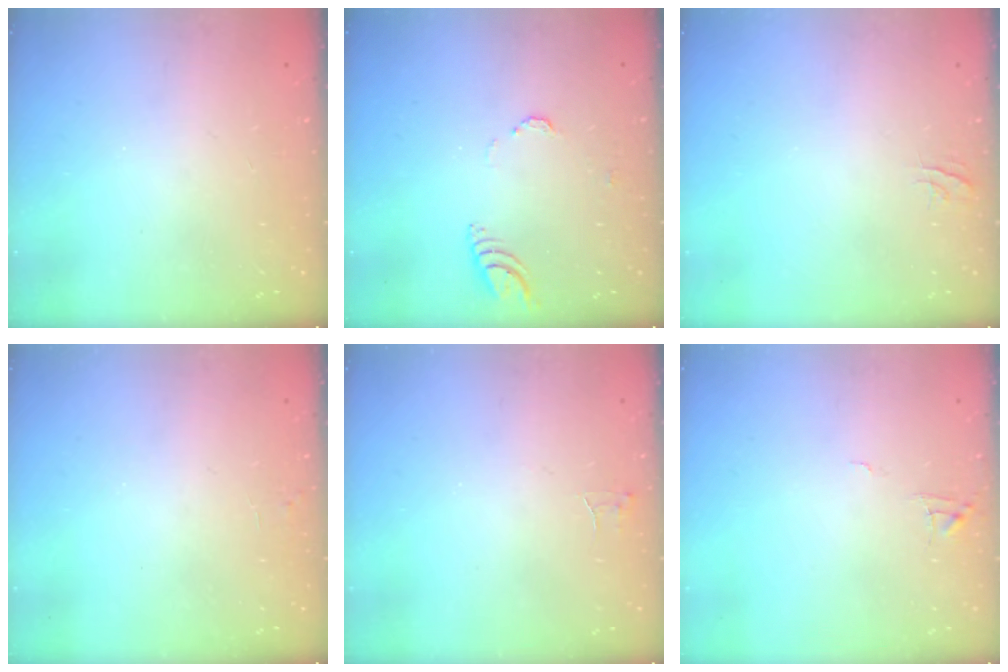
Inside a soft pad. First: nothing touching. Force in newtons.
{"total": 4.8, "press": 4.8, "slide": 0.6}
{"total": 3.7, "press": 3.7, "slide": 0.3}
{"total": 1.7, "press": 1.7, "slide": 0.1}
{"total": 2.8, "press": 2.8, "slide": 0.2}
{"total": 4.9, "press": 4.9, "slide": 0.5}